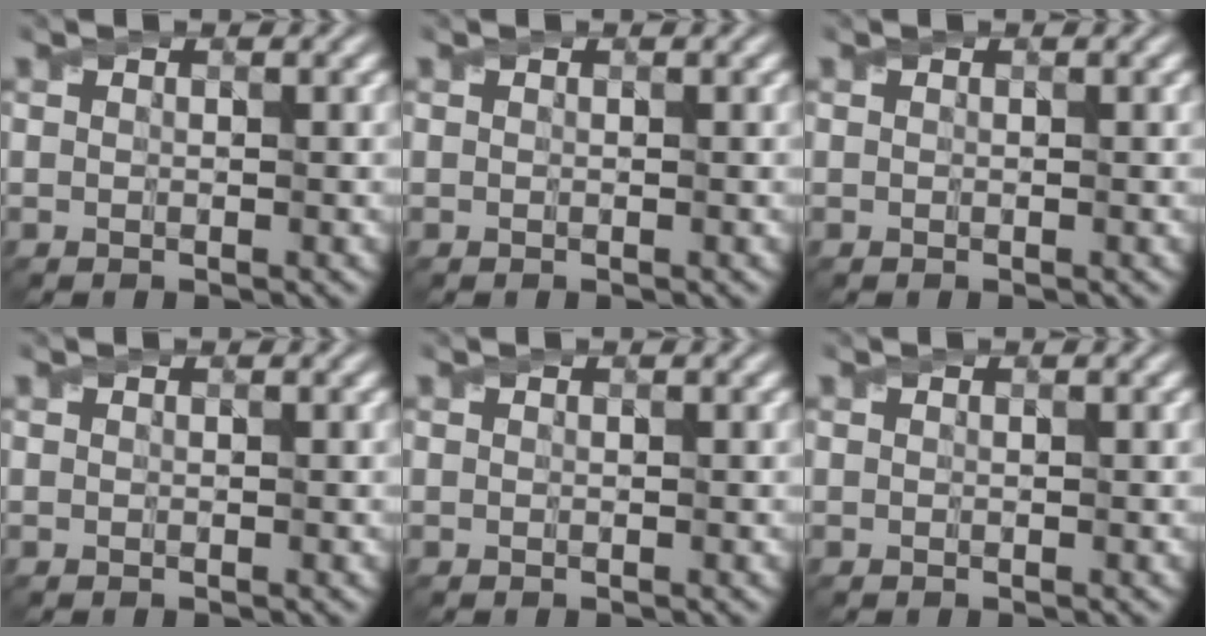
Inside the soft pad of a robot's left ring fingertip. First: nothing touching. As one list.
[{"total": 0.0}, {"total": 0.0}, {"total": 0.0}, {"total": 0.0}, {"total": 0.0}]